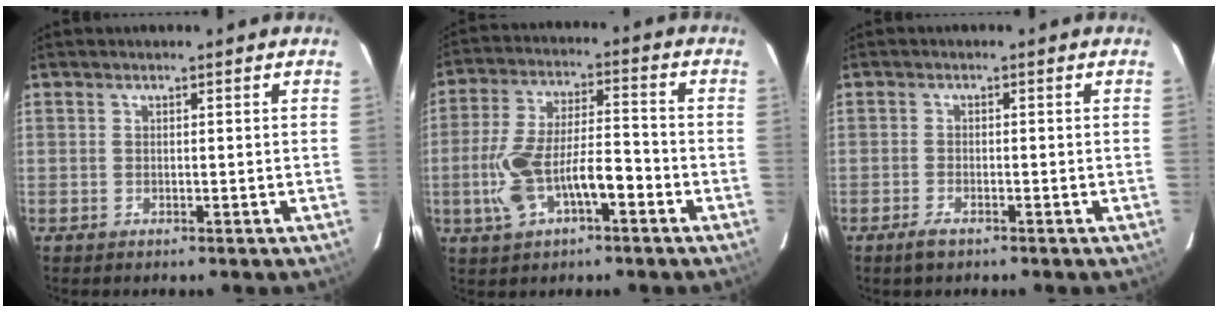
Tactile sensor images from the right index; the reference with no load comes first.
{"total": 11.4, "force": [-3.8, 3.9, 10.0], "torque": [-0.202, 0.017, -0.065]}
{"total": 2.0, "force": [-1.5, 0.6, 1.2], "torque": [-0.030, -0.003, -0.025]}